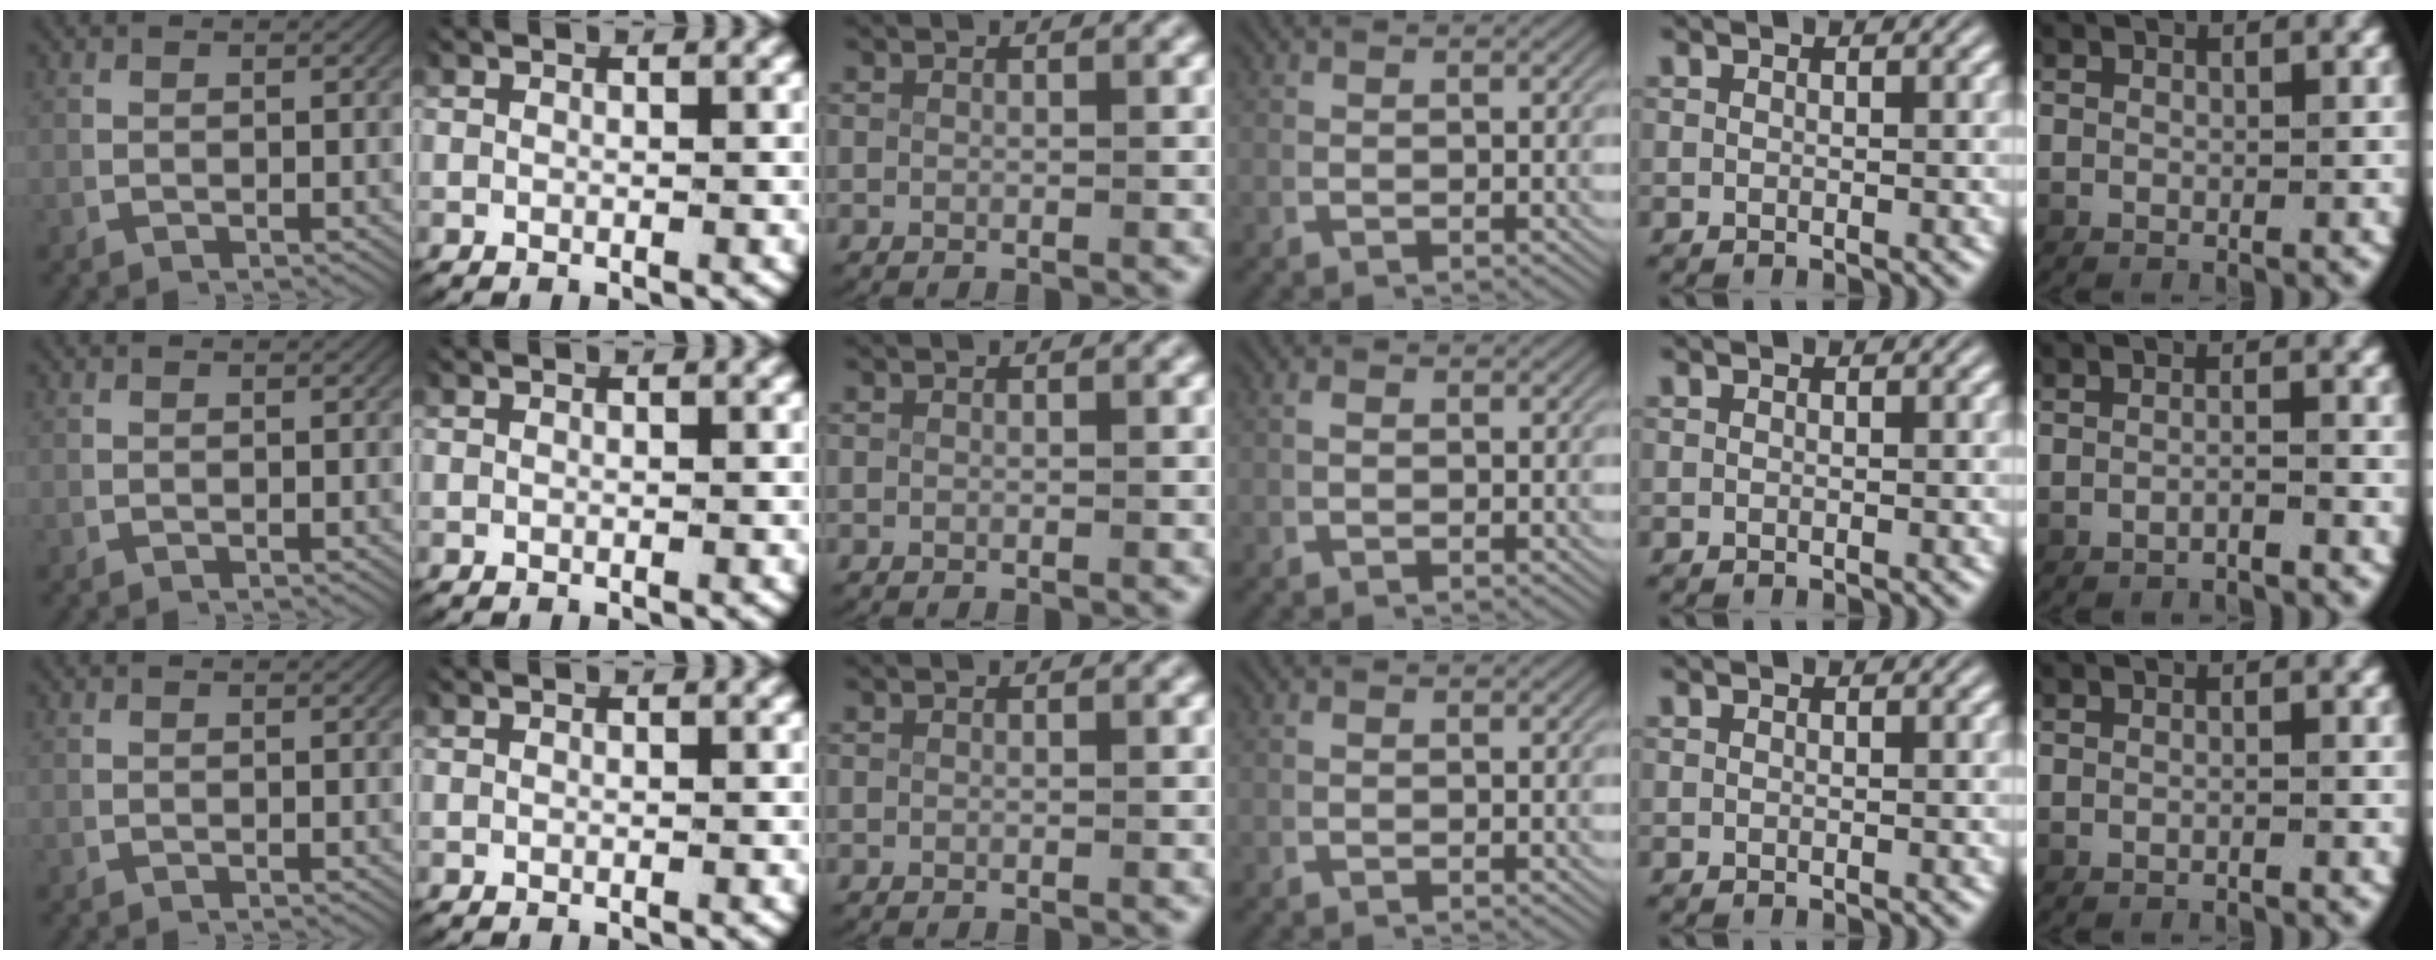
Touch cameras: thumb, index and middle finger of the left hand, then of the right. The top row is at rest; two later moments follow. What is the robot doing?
{"motion": "lift_and_place", "object": "fork"}